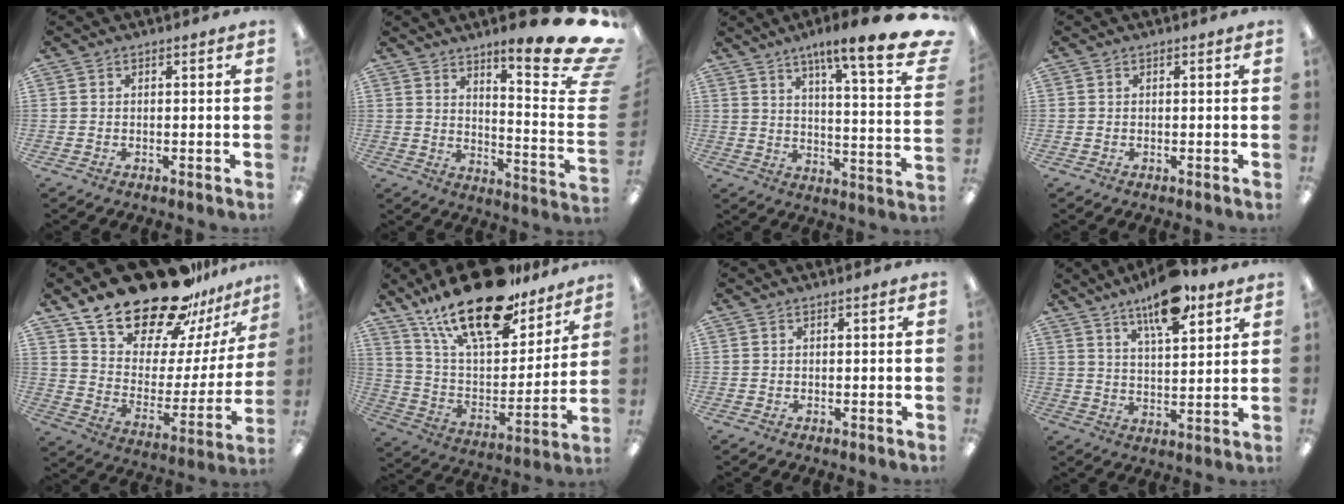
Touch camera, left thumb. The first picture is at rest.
{"total": 16.2, "force": [12.0, 1.8, 10.8], "torque": [-0.159, -0.098, 0.189]}
{"total": 14.6, "force": [10.1, 1.6, 10.5], "torque": [-0.151, -0.081, 0.152]}
{"total": 0.0}
{"total": 24.9, "force": [19.8, 10.3, 11.1], "torque": [-0.187, -0.130, 0.355]}
{"total": 24.6, "force": [17.7, 9.3, 14.3], "torque": [-0.246, -0.102, 0.305]}
{"total": 0.0}
{"total": 12.5, "force": [8.6, 4.2, 8.1], "torque": [-0.118, -0.045, 0.143]}